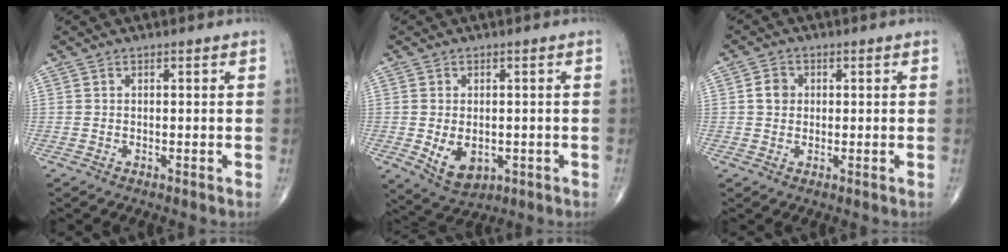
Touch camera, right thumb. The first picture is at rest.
{"total": 6.8, "force": [-1.3, 4.6, 4.9], "torque": [-0.069, -0.006, -0.006]}
{"total": 3.2, "force": [0.4, 2.7, 1.5], "torque": [-0.016, 0.004, 0.003]}